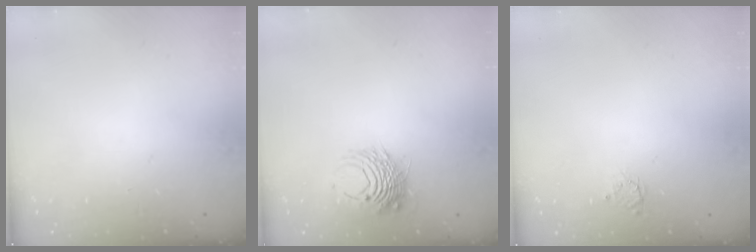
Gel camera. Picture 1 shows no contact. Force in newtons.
{"total": 8.2, "press": 8.2, "slide": 0.4}
{"total": 2.6, "press": 2.6, "slide": 0.2}